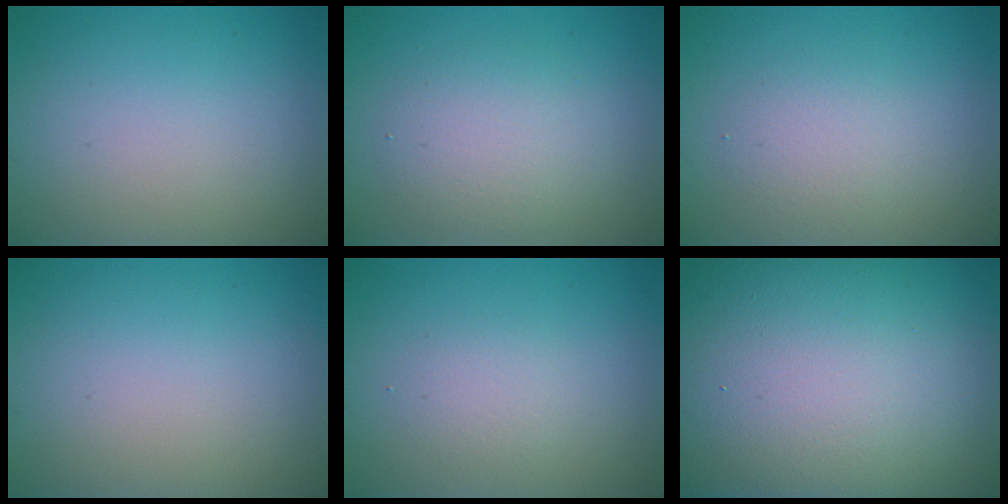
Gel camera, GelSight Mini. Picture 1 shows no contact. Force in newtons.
{"total": 3.4, "press": 3.4, "slide": 0.2}
{"total": 2.3, "press": 2.3, "slide": 0.2}
{"total": 0.0}
{"total": 1.6, "press": 1.6, "slide": 0.2}
{"total": 24.8, "press": 24.8, "slide": 1.0}